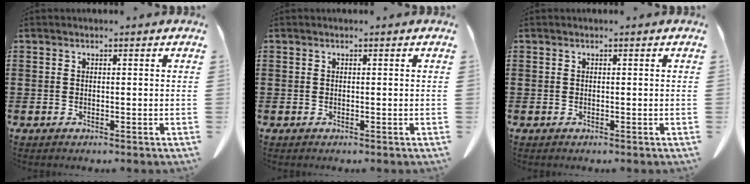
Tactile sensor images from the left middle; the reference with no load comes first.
{"total": 0.0}
{"total": 0.0}